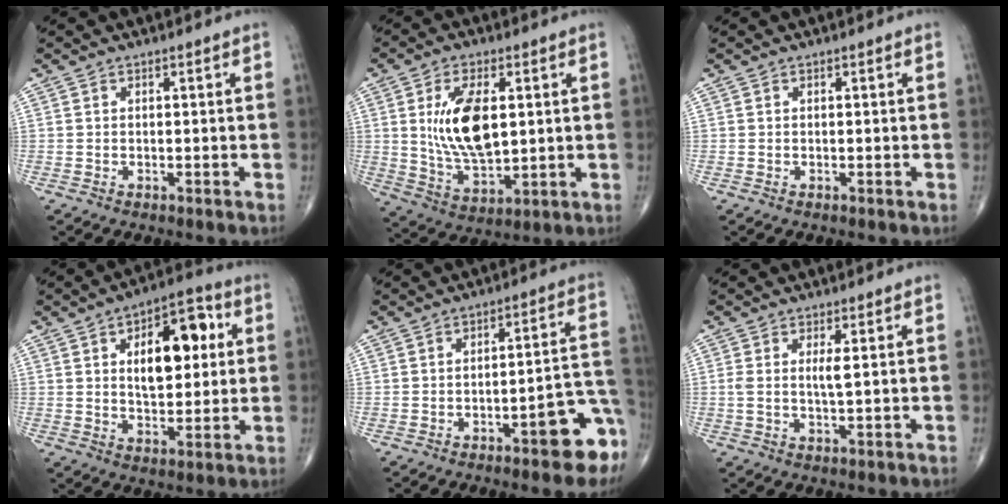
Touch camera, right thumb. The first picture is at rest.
{"total": 13.7, "force": [2.3, 6.9, 11.6], "torque": [-0.203, -0.017, 0.051]}
{"total": 0.0}
{"total": 14.8, "force": [3.5, 7.8, 12.1], "torque": [-0.139, 0.008, 0.051]}
{"total": 11.0, "force": [-5.7, 3.0, 9.0], "torque": [-0.081, 0.048, -0.069]}
{"total": 2.9, "force": [0.6, 0.5, 2.8], "torque": [-0.061, -0.007, 0.013]}